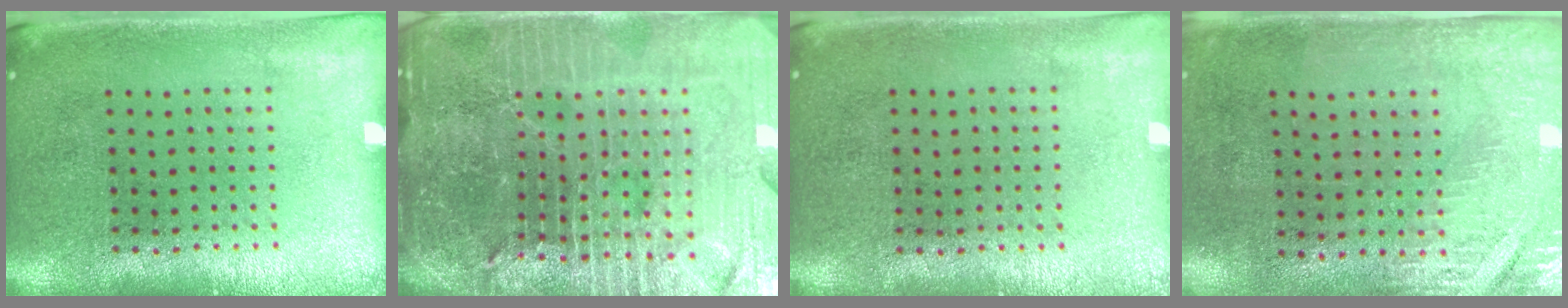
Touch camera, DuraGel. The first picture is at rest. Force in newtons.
{"total": 6.7, "press": 5.9, "slide": 3.2}
{"total": 0.0}
{"total": 2.8, "press": 2.4, "slide": 1.4}